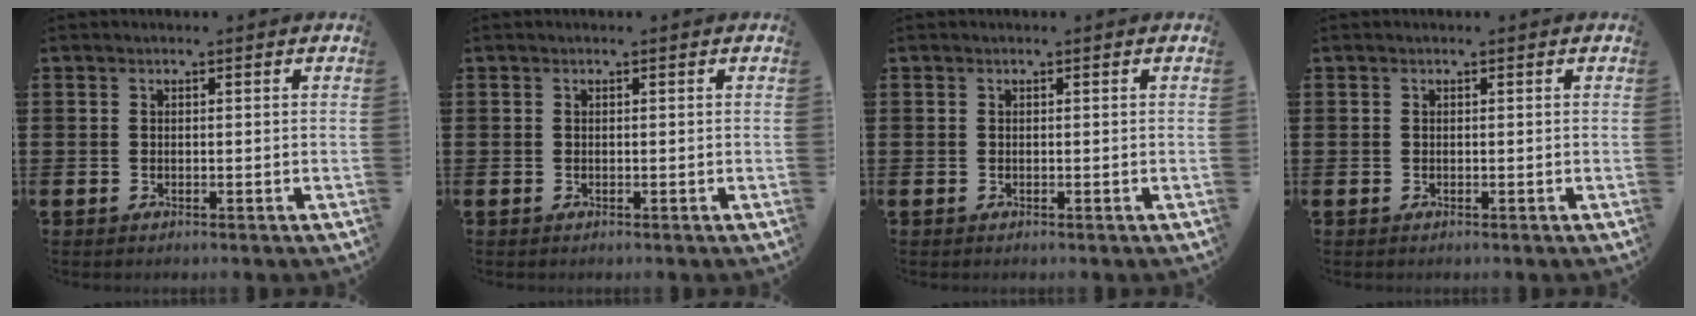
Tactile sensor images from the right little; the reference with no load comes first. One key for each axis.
{"total": 0.0}
{"total": 0.0}
{"total": 0.0}